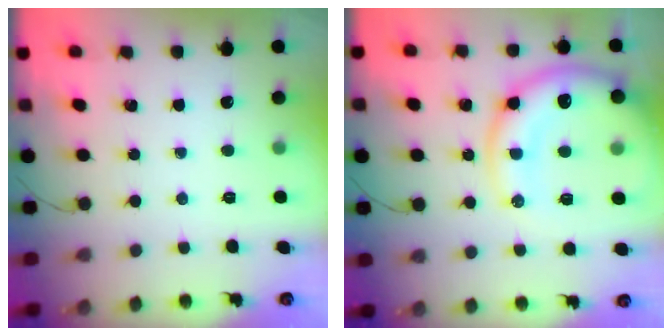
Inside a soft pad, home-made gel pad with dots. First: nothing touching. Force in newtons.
{"total": 17.2, "press": 16.8, "slide": 3.3}